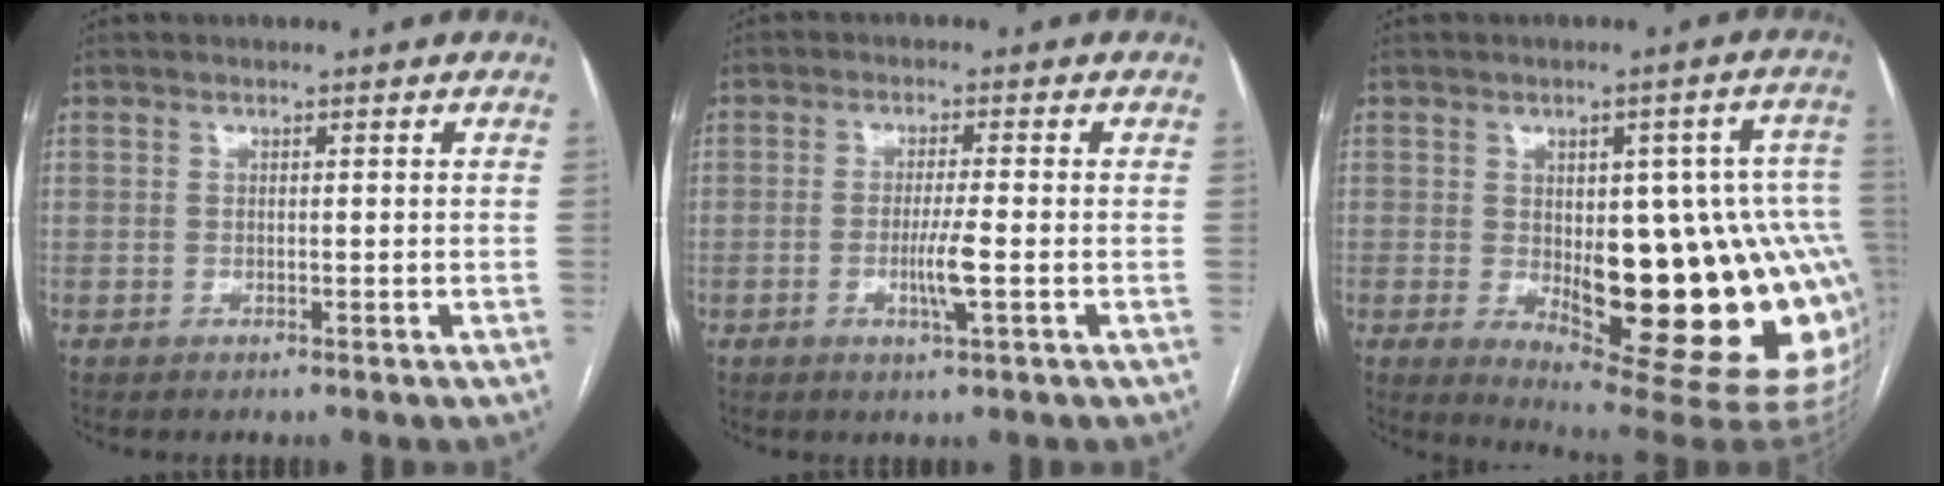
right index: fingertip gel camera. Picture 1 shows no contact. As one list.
[{"total": 4.2, "force": [-1.1, -0.2, 4.1], "torque": [-0.078, -0.008, -0.020]}, {"total": 23.6, "force": [-3.3, 7.6, 22.1], "torque": [-0.206, 0.016, -0.019]}]